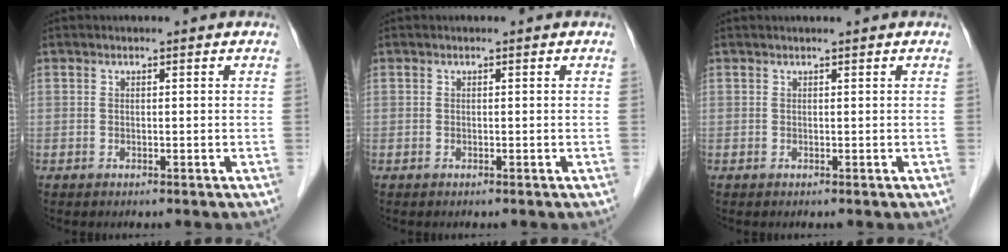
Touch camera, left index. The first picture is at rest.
{"total": 0.0}
{"total": 0.8, "force": [0.7, -0.1, 0.4], "torque": [-0.006, 0.008, 0.015]}